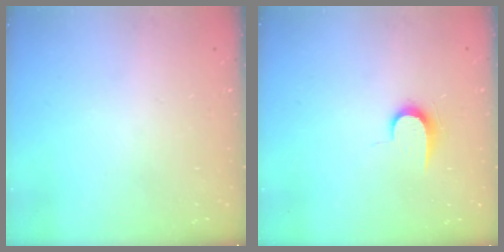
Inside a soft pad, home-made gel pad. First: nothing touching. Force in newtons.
{"total": 6.4, "press": 6.3, "slide": 0.7}